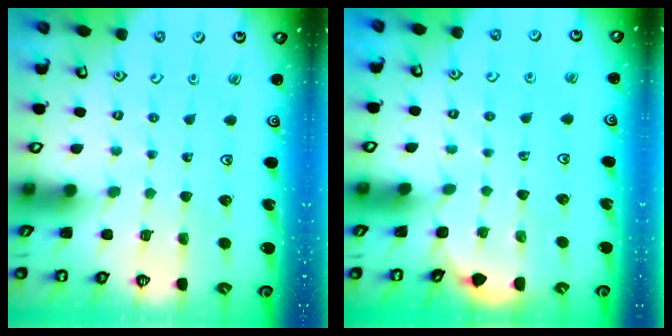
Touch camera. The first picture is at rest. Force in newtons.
{"total": 1.7, "press": 1.6, "slide": 0.1}